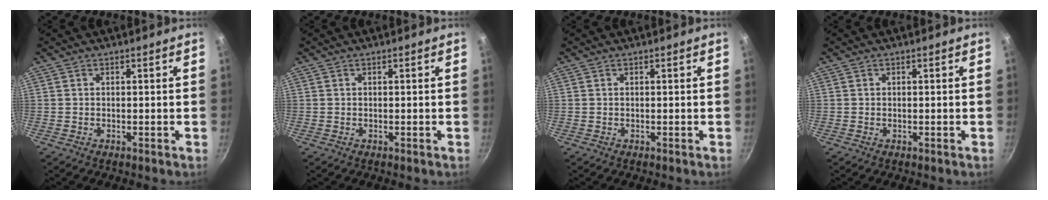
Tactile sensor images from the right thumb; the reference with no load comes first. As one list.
[{"total": 0.0}, {"total": 0.0}, {"total": 0.0}]